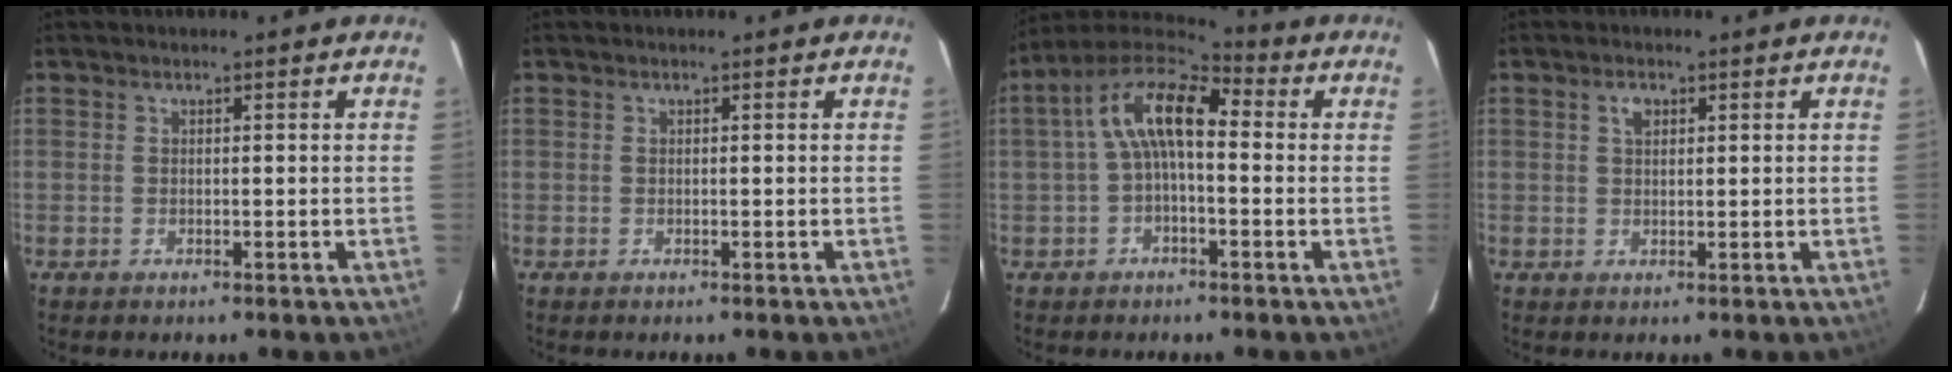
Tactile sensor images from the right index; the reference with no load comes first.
{"total": 0.0}
{"total": 11.2, "force": [0.7, 5.2, 9.9], "torque": [-0.190, 0.032, 0.004]}
{"total": 2.0, "force": [0.9, 1.2, 1.3], "torque": [-0.024, 0.006, 0.015]}